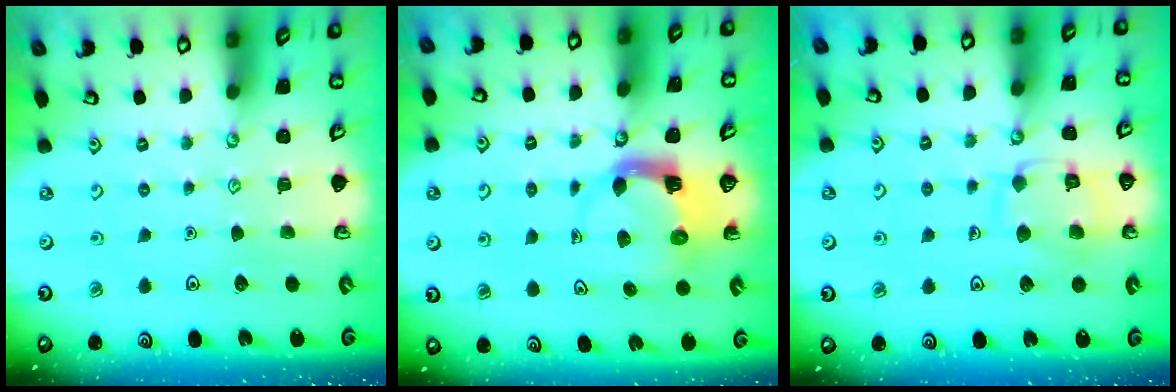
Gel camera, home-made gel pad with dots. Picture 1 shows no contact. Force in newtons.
{"total": 3.9, "press": 3.9, "slide": 0.6}
{"total": 11.1, "press": 11.1, "slide": 0.8}